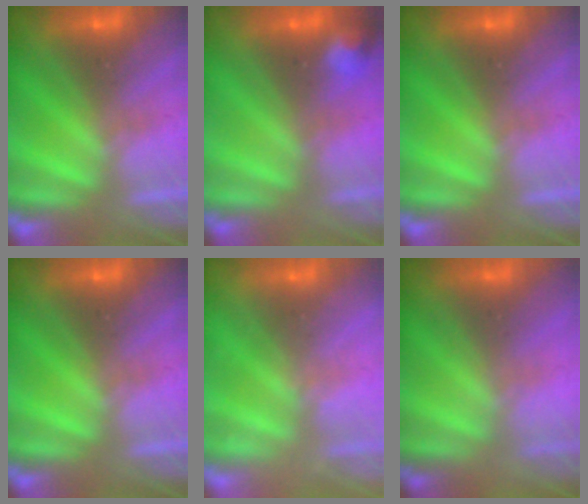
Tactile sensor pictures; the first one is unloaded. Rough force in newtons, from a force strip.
{"total": 2.8}
{"total": 0.0}
{"total": 0.0}
{"total": 2.3}
{"total": 2.4}